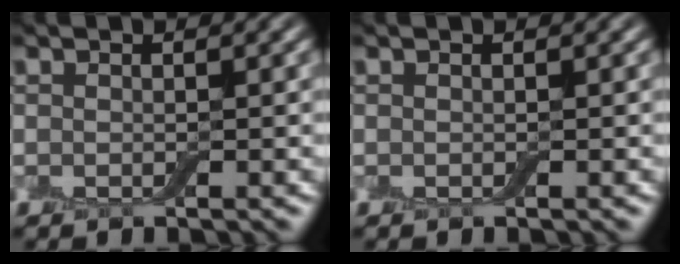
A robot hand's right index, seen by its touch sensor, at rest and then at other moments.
{"total": 0.0}